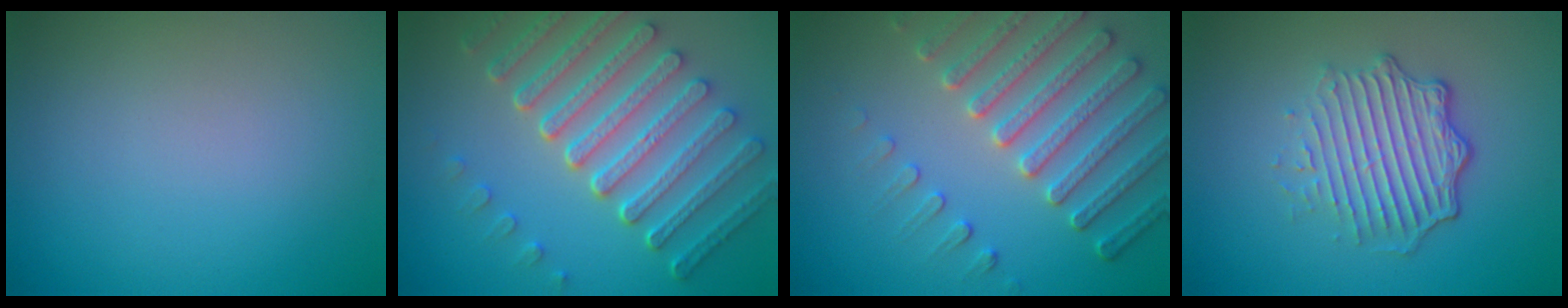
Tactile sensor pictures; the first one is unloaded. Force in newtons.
{"total": 7.5, "press": 5.6, "slide": 4.9}
{"total": 5.2, "press": 4.7, "slide": 2.3}
{"total": 5.2, "press": 3.5, "slide": 3.8}